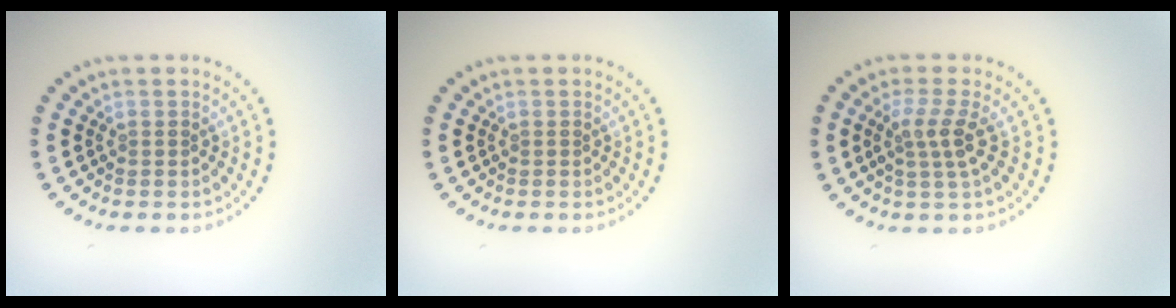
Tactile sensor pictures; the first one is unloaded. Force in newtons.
{"total": 0.0}
{"total": 2.6, "press": 2.0, "slide": 1.6}